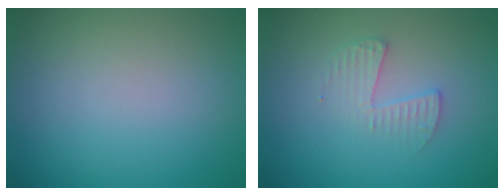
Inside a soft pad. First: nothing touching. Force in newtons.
{"total": 2.1, "press": 2.0, "slide": 0.1}